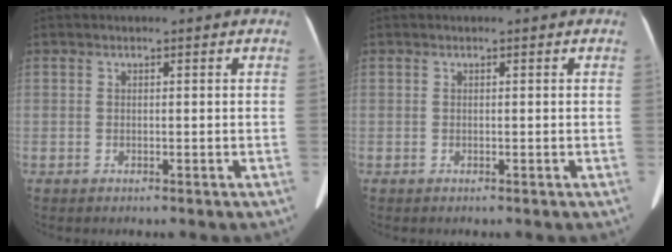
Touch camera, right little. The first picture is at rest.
{"total": 0.0}